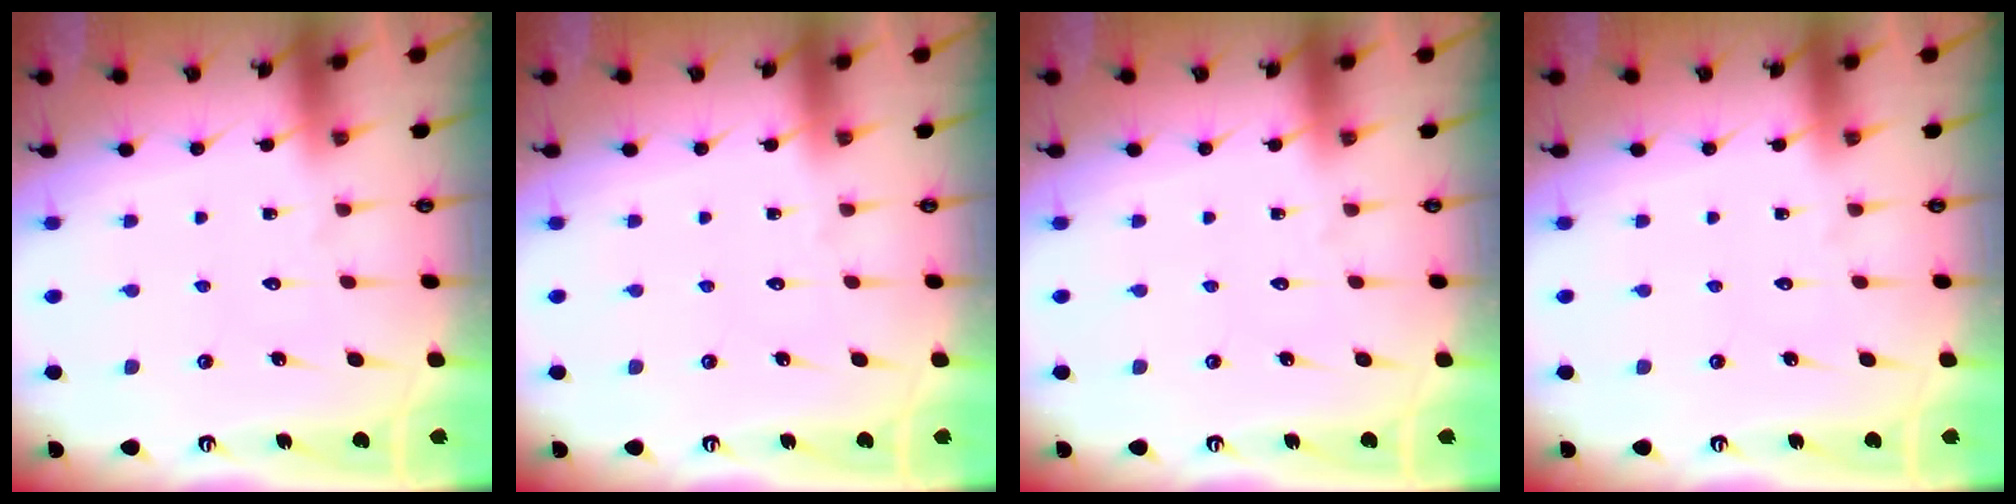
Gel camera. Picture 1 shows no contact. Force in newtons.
{"total": 0.0}
{"total": 0.0}
{"total": 0.0}